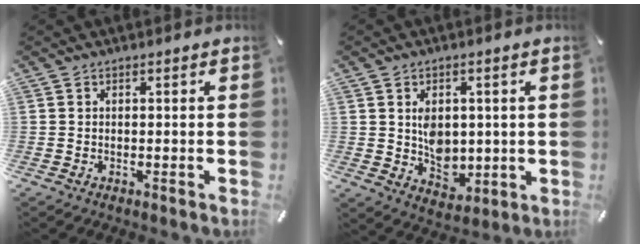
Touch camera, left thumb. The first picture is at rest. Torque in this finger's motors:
{"motor_torque": [1.02, 2.27, 0.81, -0.47, 0.35]}